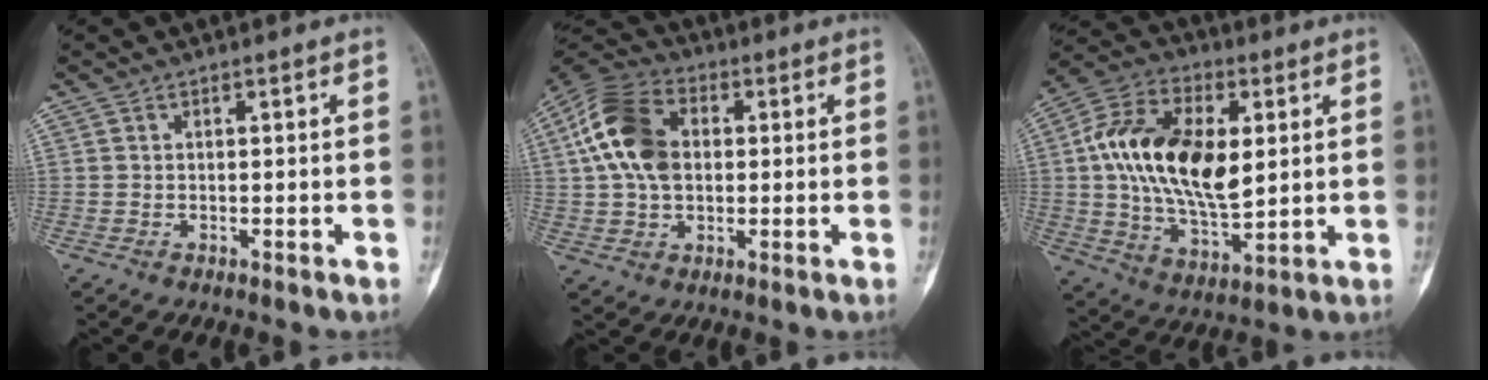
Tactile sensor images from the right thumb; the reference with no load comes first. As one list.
[{"total": 13.9, "force": [2.1, 9.4, 10.0], "torque": [-0.183, 0.018, 0.029]}, {"total": 20.7, "force": [3.3, 11.3, 17.0], "torque": [-0.302, -0.005, 0.055]}]